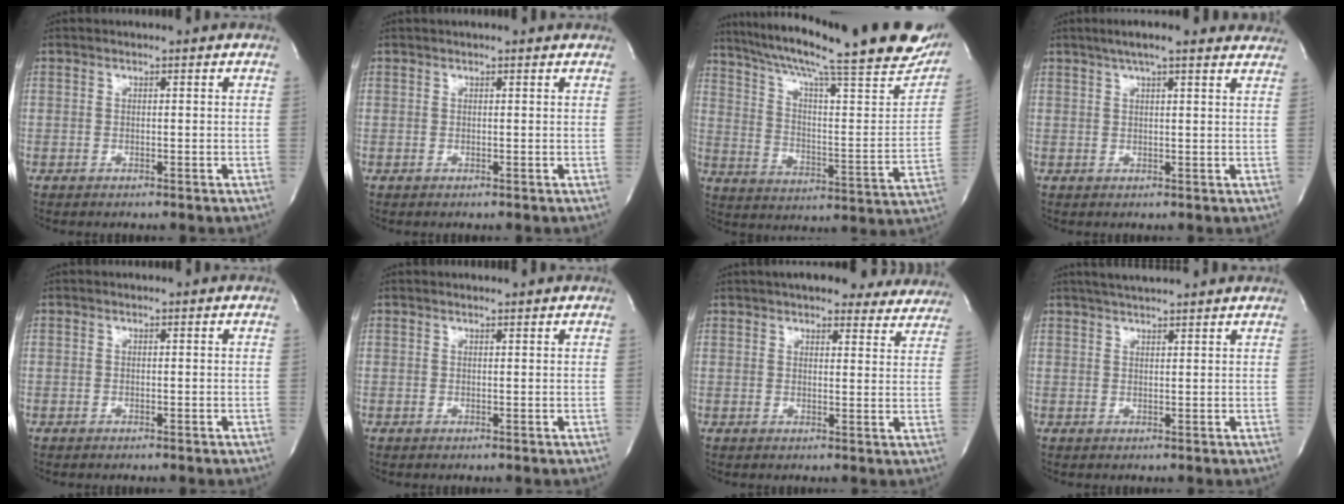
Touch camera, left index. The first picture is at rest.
{"total": 2.8, "force": [2.5, 0.2, 1.2], "torque": [-0.016, 0.019, 0.027]}
{"total": 31.6, "force": [24.9, 4.0, 19.1], "torque": [-0.276, -0.033, 0.334]}
{"total": 11.9, "force": [9.8, 1.5, 6.5], "torque": [-0.096, 0.026, 0.119]}
{"total": 0.0}
{"total": 1.5, "force": [1.4, -0.1, 0.3], "torque": [-0.011, 0.002, 0.021]}
{"total": 19.0, "force": [16.9, 5.0, 7.0], "torque": [-0.089, 0.006, 0.196]}
{"total": 6.3, "force": [5.7, -0.1, 2.8], "torque": [-0.051, 0.024, 0.082]}